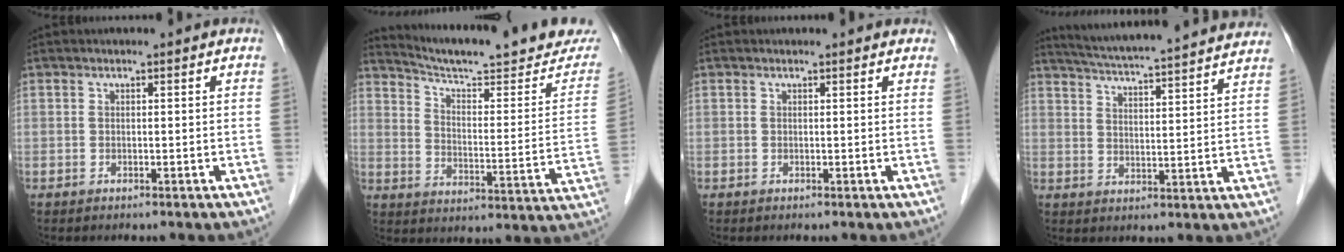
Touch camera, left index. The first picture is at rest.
{"total": 22.3, "force": [20.5, 2.0, 8.5], "torque": [-0.115, -0.058, 0.269]}
{"total": 3.1, "force": [2.8, 1.0, 0.8], "torque": [-0.011, 0.020, 0.020]}
{"total": 23.9, "force": [22.1, 0.7, 9.2], "torque": [-0.152, -0.009, 0.288]}